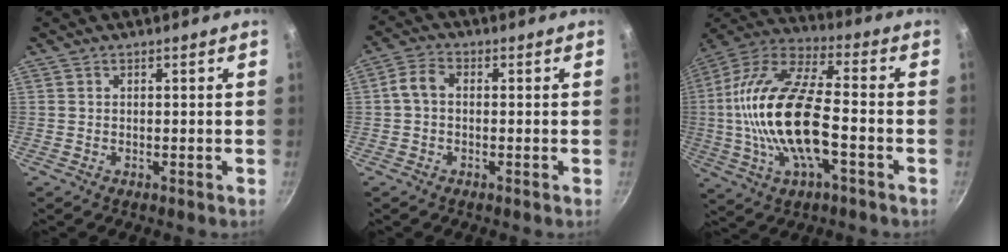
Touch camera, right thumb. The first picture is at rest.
{"total": 3.7, "force": [-0.4, 2.6, 2.7], "torque": [-0.057, 0.019, -0.016]}
{"total": 21.5, "force": [-3.3, 8.9, 19.2], "torque": [-0.377, 0.031, -0.077]}